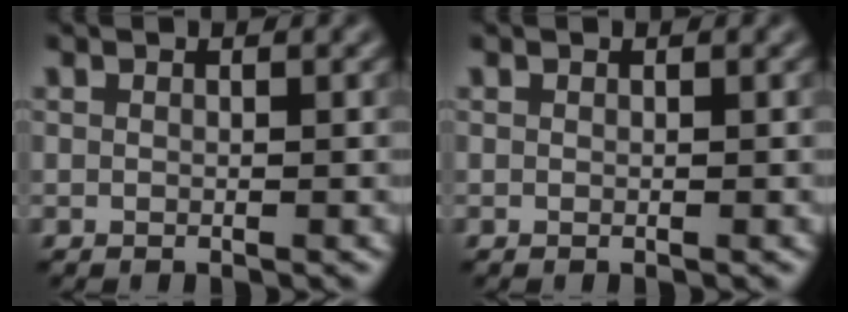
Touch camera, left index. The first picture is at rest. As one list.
[{"total": 0.0}]